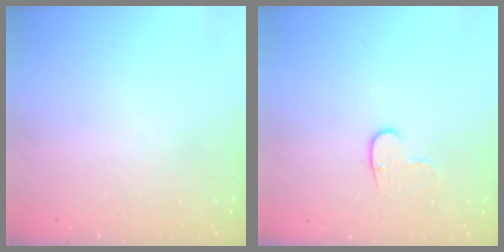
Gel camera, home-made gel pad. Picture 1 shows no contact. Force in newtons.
{"total": 5.7, "press": 5.6, "slide": 0.6}